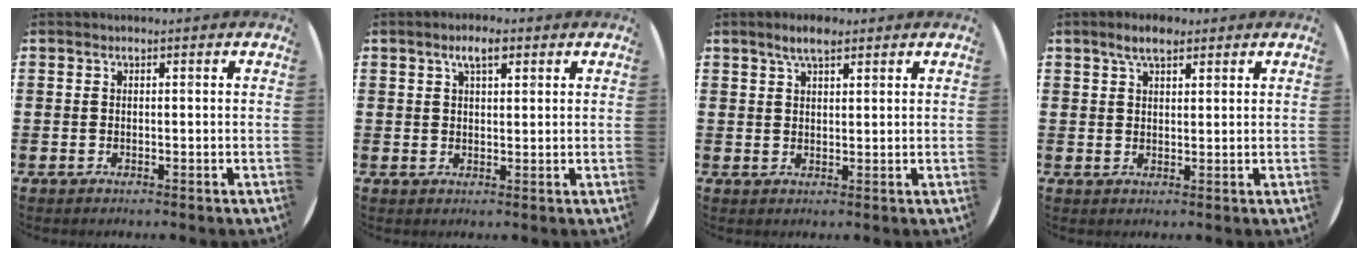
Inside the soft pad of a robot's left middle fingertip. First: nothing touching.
{"total": 3.5, "force": [2.3, 1.2, 2.3], "torque": [-0.041, 0.006, 0.037]}
{"total": 3.6, "force": [2.7, 1.2, 2.0], "torque": [-0.035, 0.005, 0.045]}
{"total": 3.6, "force": [2.7, 1.3, 2.0], "torque": [-0.026, 0.002, 0.045]}